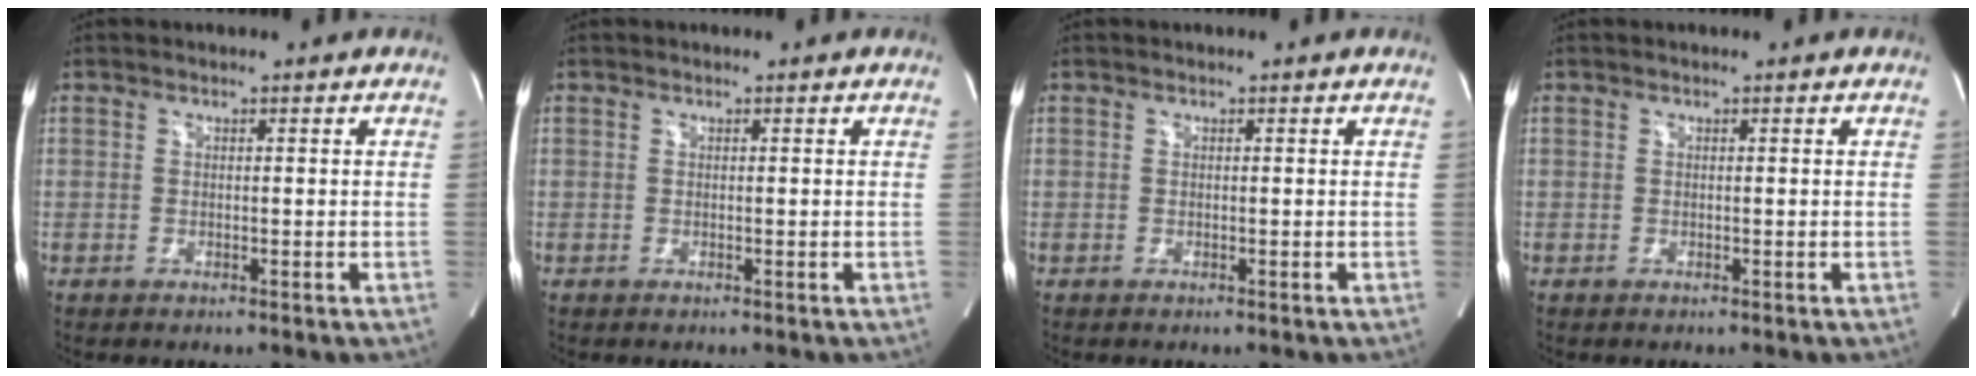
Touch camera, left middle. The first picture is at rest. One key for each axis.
{"total": 0.0}
{"total": 0.0}
{"total": 0.0}